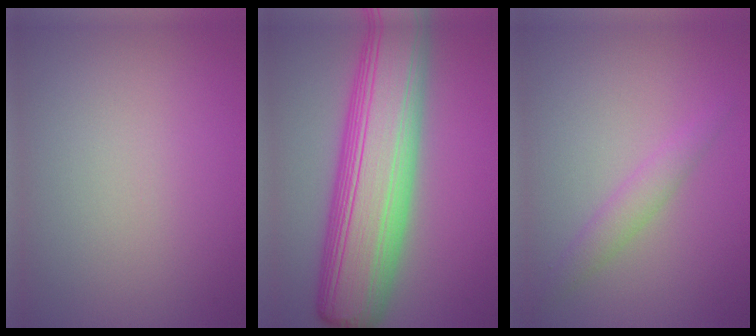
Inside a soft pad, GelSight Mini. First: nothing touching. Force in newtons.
{"total": 13.1, "press": 13.1, "slide": 0.4}
{"total": 2.0, "press": 2.0, "slide": 0.0}